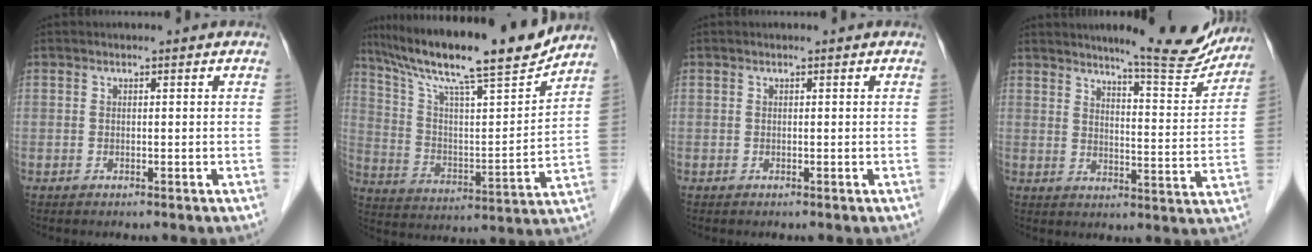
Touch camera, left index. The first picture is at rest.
{"total": 20.4, "force": [17.1, 0.6, 11.1], "torque": [-0.192, -0.005, 0.277]}
{"total": 0.0}
{"total": 12.6, "force": [11.6, 0.7, 4.9], "torque": [-0.059, -0.035, 0.142]}